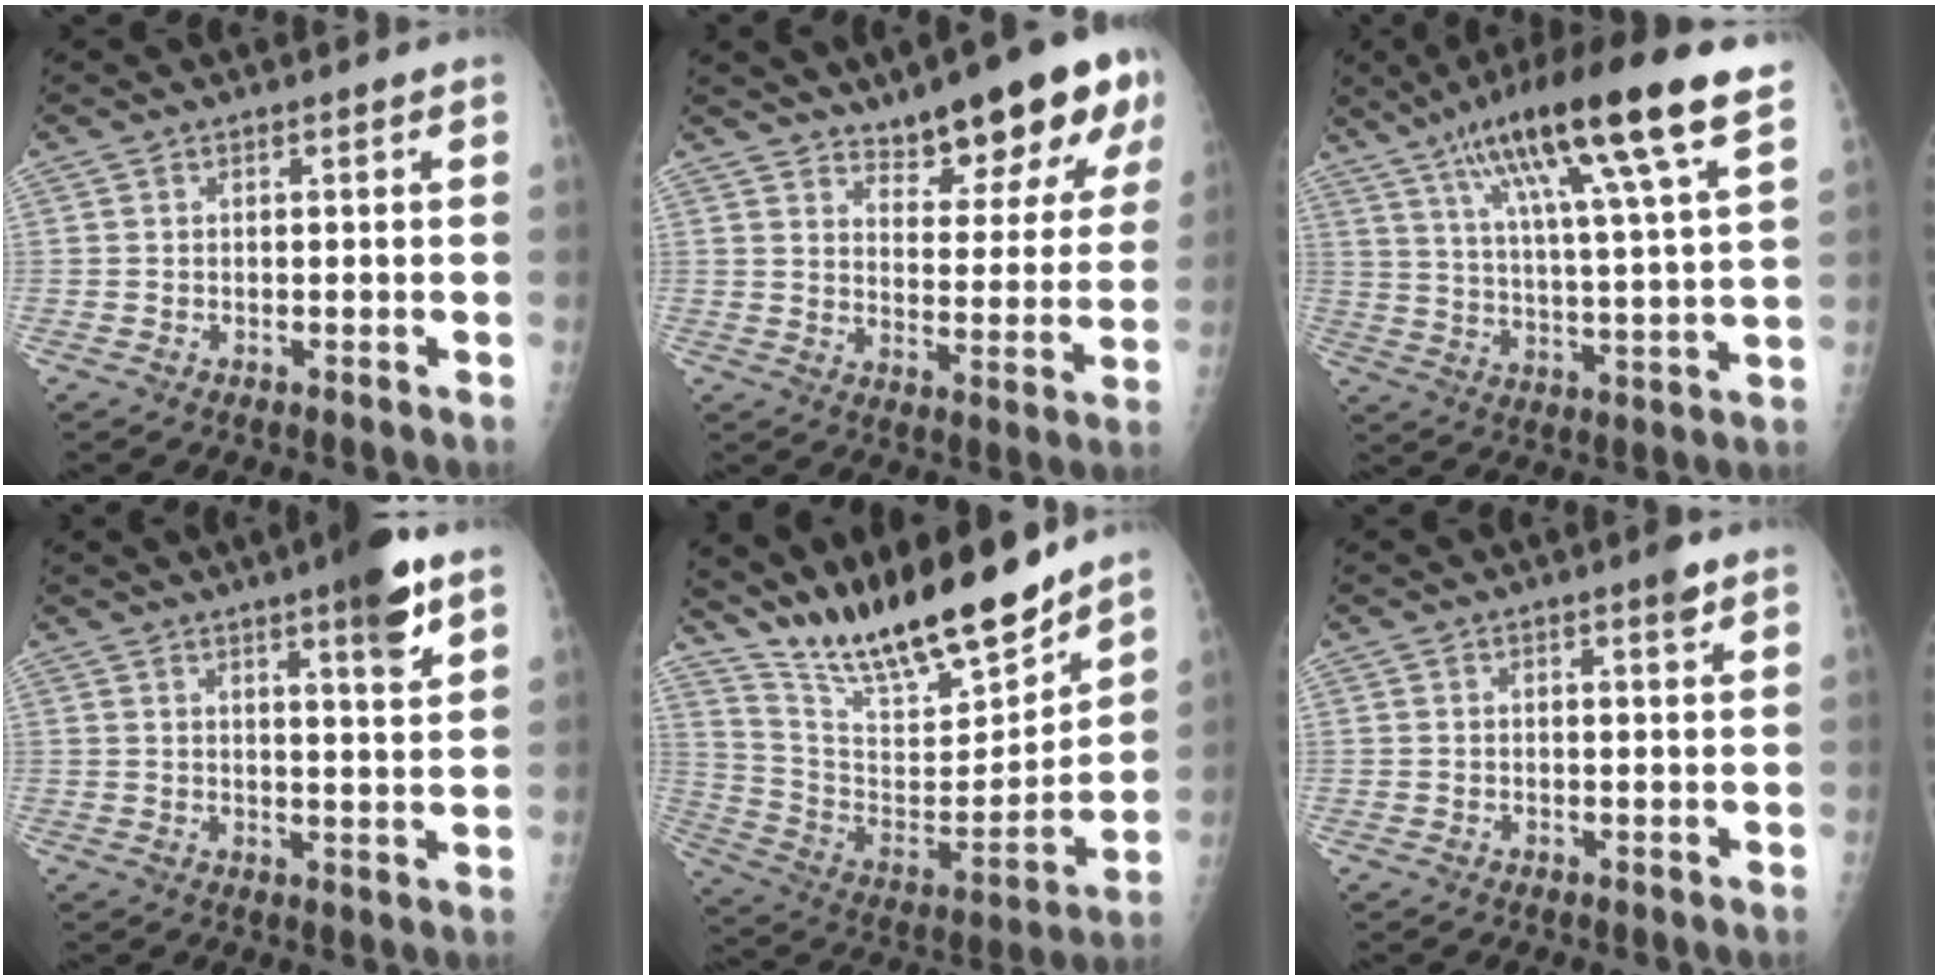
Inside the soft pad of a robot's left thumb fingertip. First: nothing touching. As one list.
[{"total": 17.5, "force": [11.4, 5.3, 12.3], "torque": [-0.136, -0.058, 0.168]}, {"total": 21.3, "force": [12.5, 2.2, 17.1], "torque": [-0.280, -0.025, 0.203]}, {"total": 8.6, "force": [5.1, 0.9, 6.9], "torque": [-0.092, -0.027, 0.070]}, {"total": 21.9, "force": [18.6, 4.7, 10.5], "torque": [-0.147, -0.103, 0.329]}, {"total": 2.0, "force": [1.3, 0.1, 1.5], "torque": [-0.023, -0.008, 0.018]}]